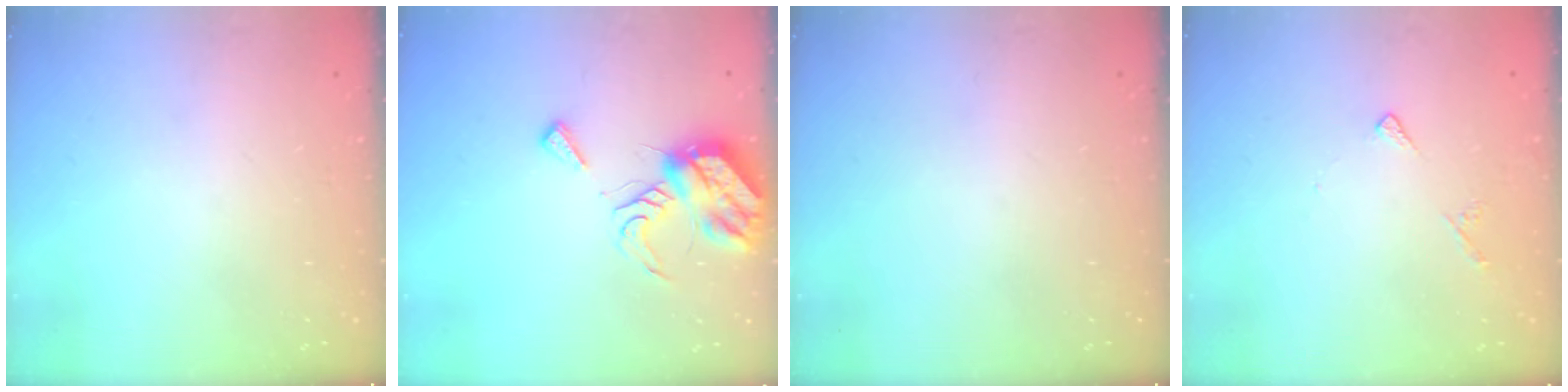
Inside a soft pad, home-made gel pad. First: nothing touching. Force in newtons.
{"total": 9.7, "press": 9.7, "slide": 1.1}
{"total": 0.0}
{"total": 6.1, "press": 6.0, "slide": 0.6}